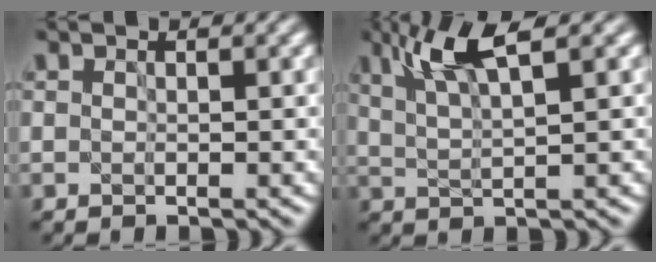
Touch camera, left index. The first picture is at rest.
{"total": 5.6, "force": [3.1, 1.1, 4.5], "torque": [-0.086, 0.010, 0.058]}